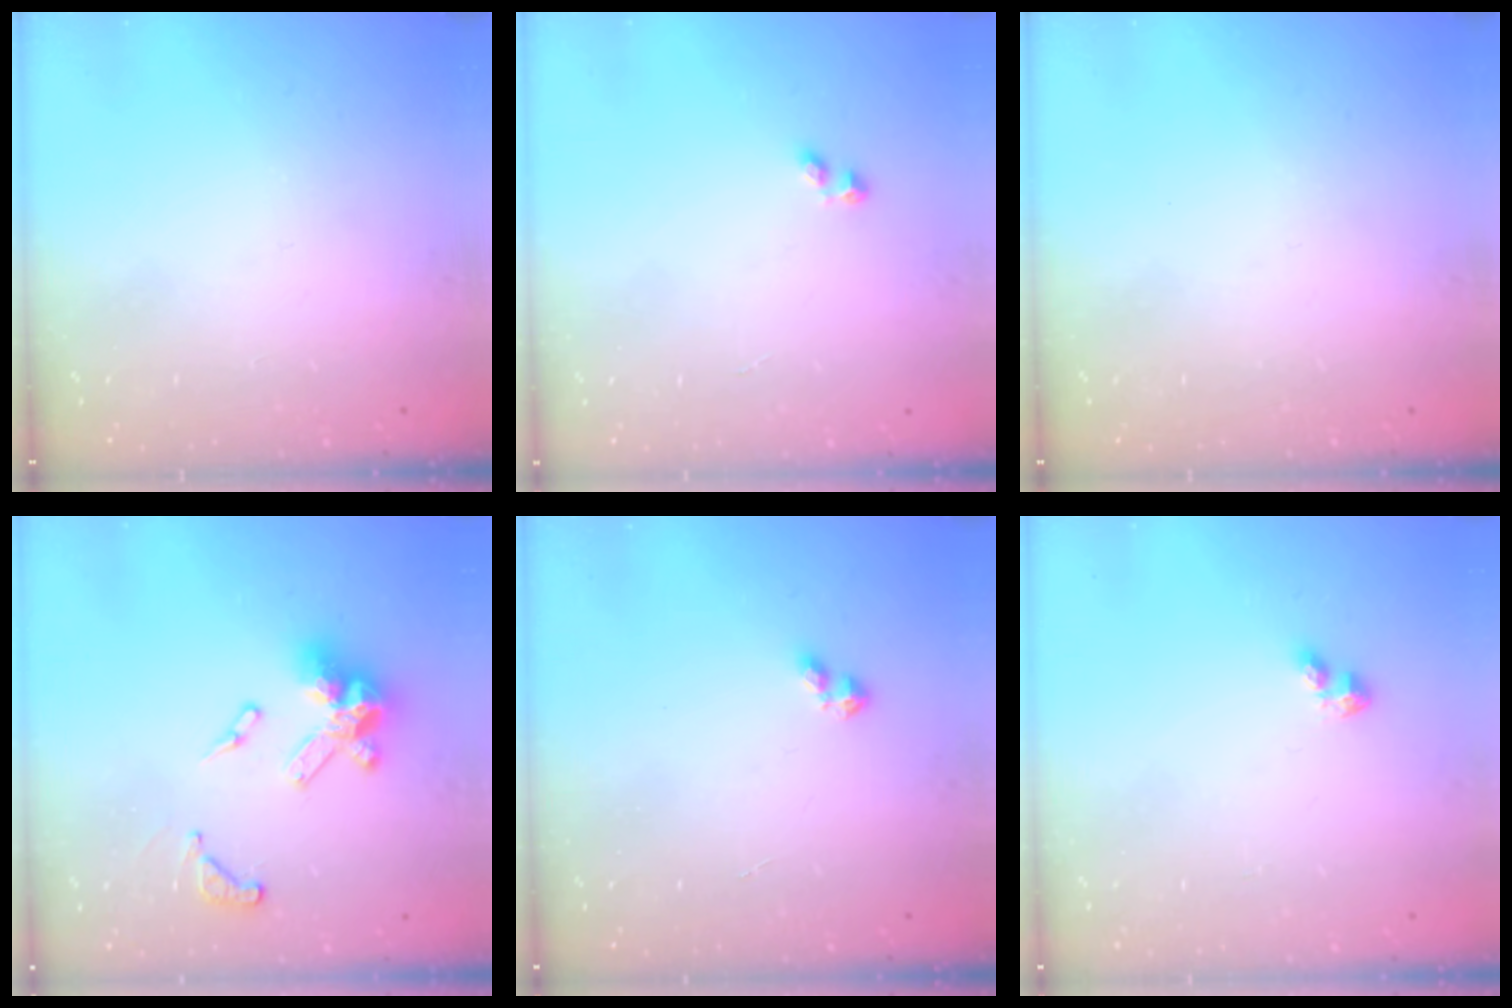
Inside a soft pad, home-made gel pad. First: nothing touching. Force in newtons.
{"total": 2.4, "press": 2.4, "slide": 0.4}
{"total": 0.0}
{"total": 17.1, "press": 17.0, "slide": 2.0}
{"total": 1.9, "press": 1.9, "slide": 0.4}
{"total": 3.1, "press": 3.0, "slide": 0.5}